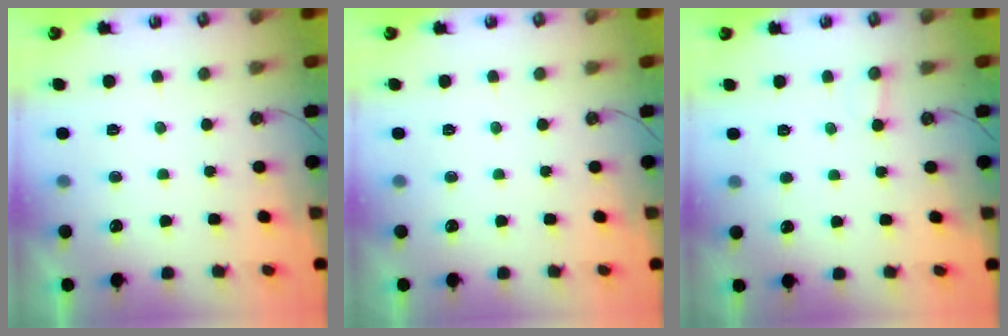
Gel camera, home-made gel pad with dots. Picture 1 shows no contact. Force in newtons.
{"total": 0.0}
{"total": 3.9, "press": 3.9, "slide": 0.6}